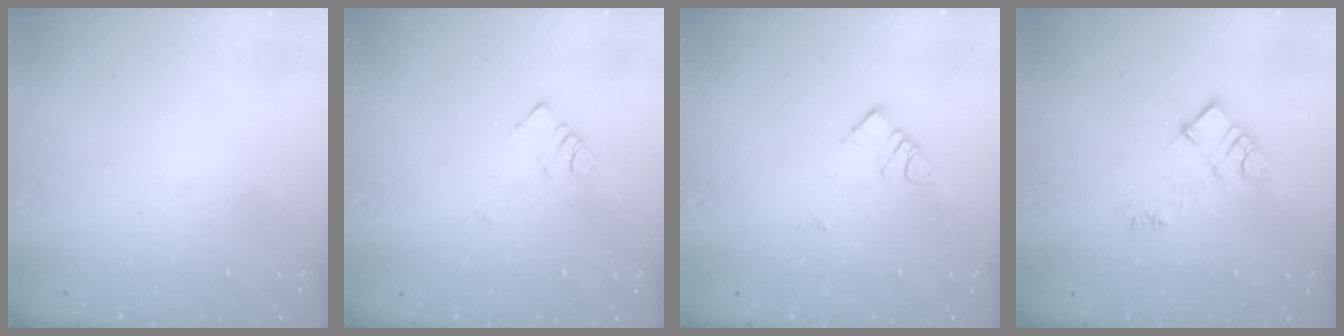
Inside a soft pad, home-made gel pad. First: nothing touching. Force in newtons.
{"total": 2.8, "press": 2.7, "slide": 0.4}
{"total": 5.8, "press": 5.8, "slide": 0.6}
{"total": 9.3, "press": 9.3, "slide": 0.5}